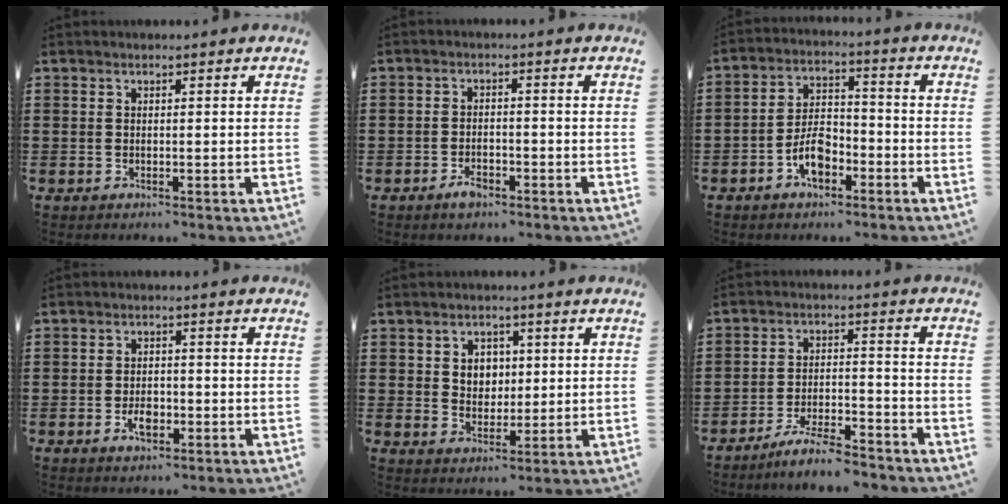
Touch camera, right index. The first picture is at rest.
{"total": 2.6, "force": [-1.7, 1.1, 1.6], "torque": [-0.027, 0.003, -0.032]}
{"total": 6.1, "force": [-3.1, 3.4, 4.1], "torque": [-0.086, 0.007, -0.061]}
{"total": 3.4, "force": [-1.2, 1.8, 2.6], "torque": [-0.053, 0.000, -0.024]}
{"total": 3.9, "force": [1.0, 3.5, 1.5], "torque": [-0.036, 0.009, 0.012]}
{"total": 6.3, "force": [-5.8, 0.3, 2.2], "torque": [-0.048, -0.001, -0.113]}